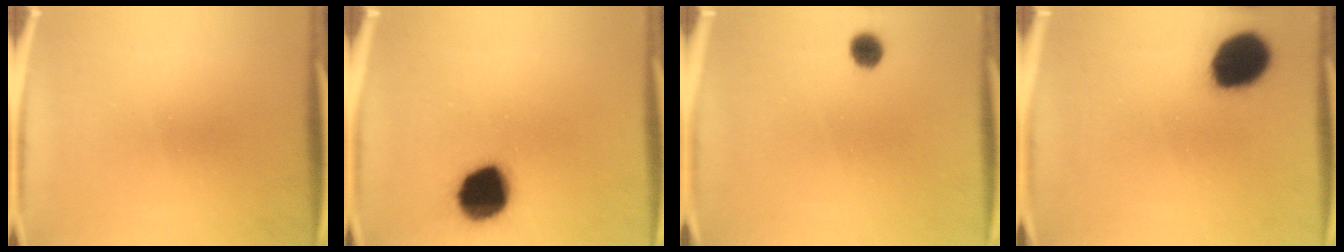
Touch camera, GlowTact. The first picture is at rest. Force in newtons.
{"total": 15.1}
{"total": 3.1}
{"total": 15.3}